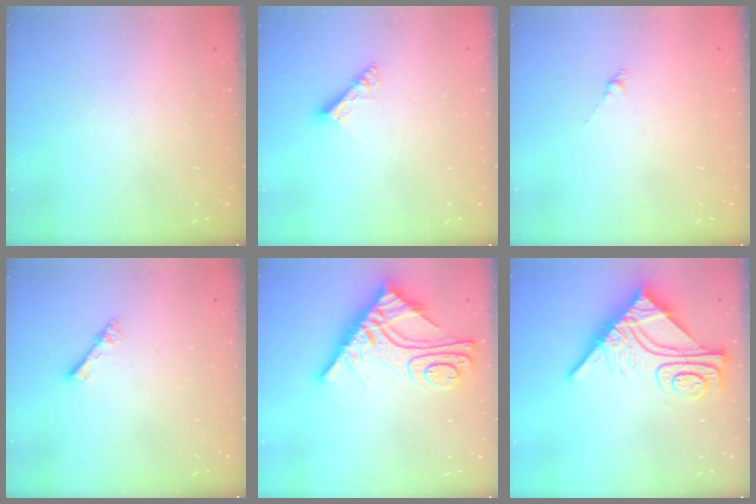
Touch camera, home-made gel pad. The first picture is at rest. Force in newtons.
{"total": 5.5, "press": 5.5, "slide": 0.1}
{"total": 0.0}
{"total": 1.8, "press": 1.8, "slide": 0.1}
{"total": 13.9, "press": 13.8, "slide": 1.4}
{"total": 16.0, "press": 16.0, "slide": 1.6}